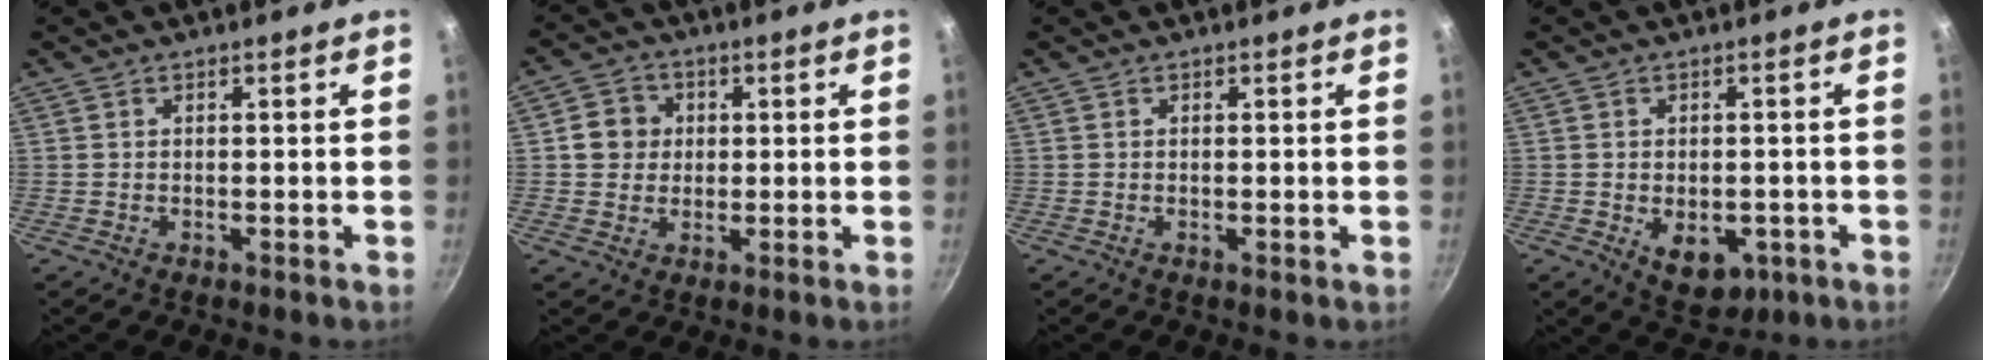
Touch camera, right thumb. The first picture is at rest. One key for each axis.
{"total": 5.7, "fx": 0.9, "fy": 5.3, "fz": 2.0, "tx": -0.003, "ty": 0.006, "tz": 0.004}
{"total": 0.6, "fx": 0.0, "fy": 0.1, "fz": 0.6, "tx": -0.008, "ty": -0.001, "tz": -0.001}
{"total": 7.8, "fx": -2.2, "fy": 5.1, "fz": 5.4, "tx": -0.053, "ty": 0.001, "tz": -0.017}